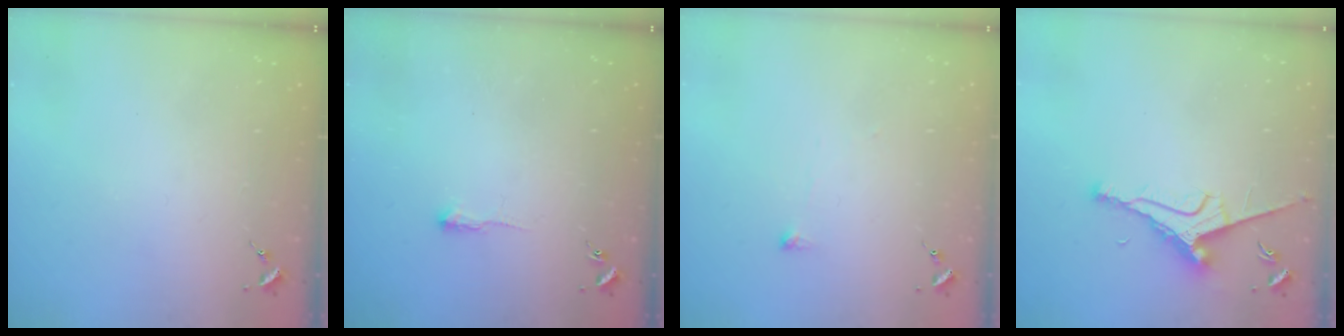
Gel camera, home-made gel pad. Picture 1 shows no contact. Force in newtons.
{"total": 2.5, "press": 2.5, "slide": 0.4}
{"total": 2.7, "press": 2.6, "slide": 0.5}
{"total": 8.9, "press": 8.8, "slide": 1.3}